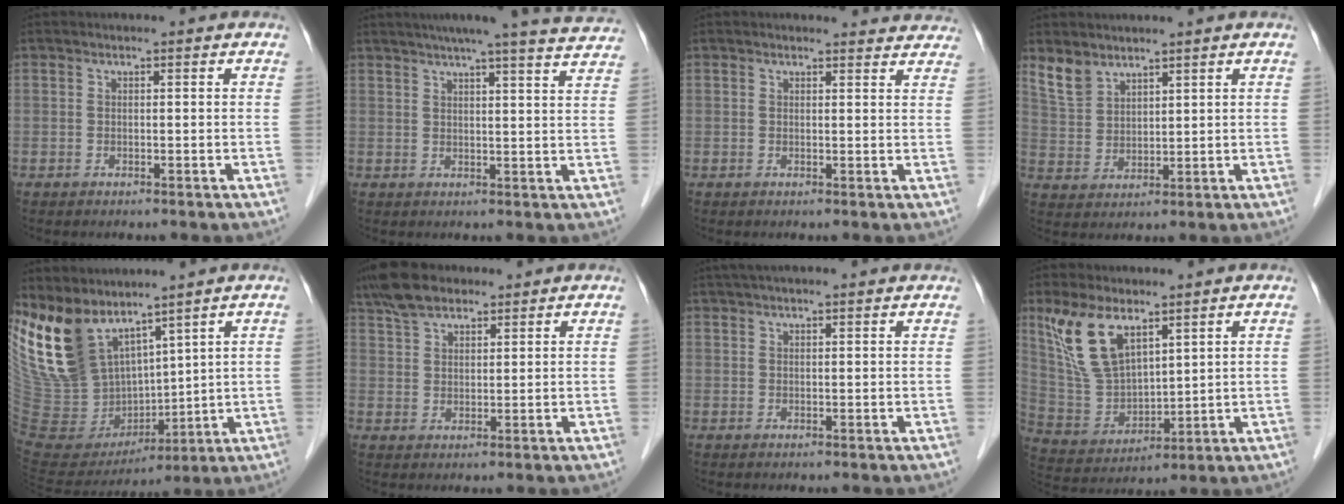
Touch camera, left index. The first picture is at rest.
{"total": 17.7, "force": [16.2, 0.2, 7.2], "torque": [-0.102, -0.009, 0.192]}
{"total": 5.9, "force": [5.7, 1.5, 0.4], "torque": [0.012, -0.005, 0.038]}
{"total": 4.8, "force": [4.1, 2.3, 1.2], "torque": [-0.033, 0.008, 0.093]}
{"total": 18.5, "force": [13.1, 9.4, 9.1], "torque": [-0.214, -0.001, 0.272]}
{"total": 7.0, "force": [5.5, 3.2, 2.8], "torque": [-0.062, 0.025, 0.109]}
{"total": 9.3, "force": [8.2, 1.0, 4.2], "torque": [-0.064, 0.039, 0.109]}
{"total": 10.6, "force": [6.5, 4.4, 7.1], "torque": [-0.159, 0.007, 0.145]}